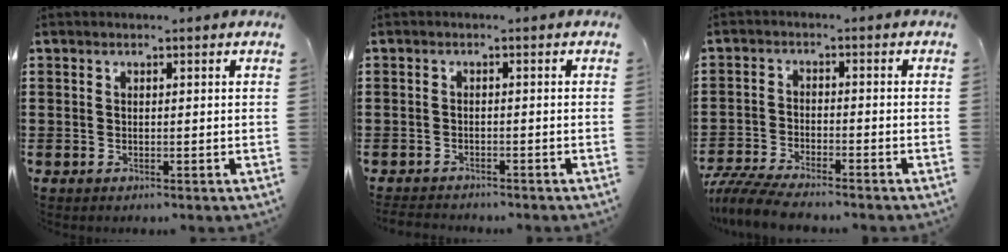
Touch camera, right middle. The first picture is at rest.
{"total": 1.7, "force": [-1.7, 0.1, 0.0], "torque": [-0.007, -0.003, -0.036]}
{"total": 5.7, "force": [-5.4, 0.5, 1.7], "torque": [-0.054, -0.011, -0.109]}